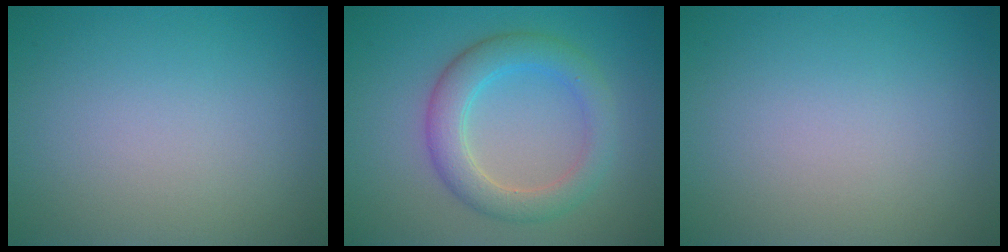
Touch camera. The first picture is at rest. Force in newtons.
{"total": 4.4, "press": 4.4, "slide": 0.1}
{"total": 0.0}